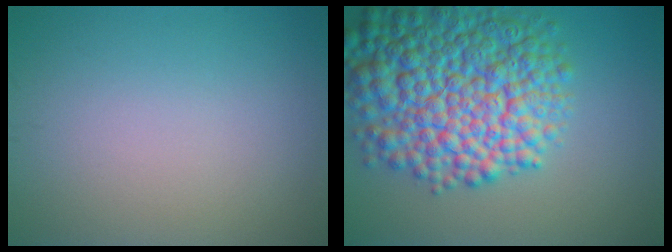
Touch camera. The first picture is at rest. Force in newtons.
{"total": 11.9, "press": 11.9, "slide": 0.3}